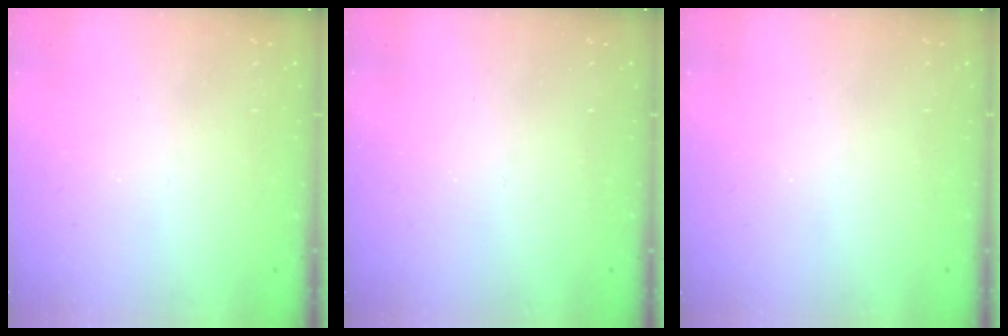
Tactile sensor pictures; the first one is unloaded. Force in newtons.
{"total": 0.0}
{"total": 0.0}